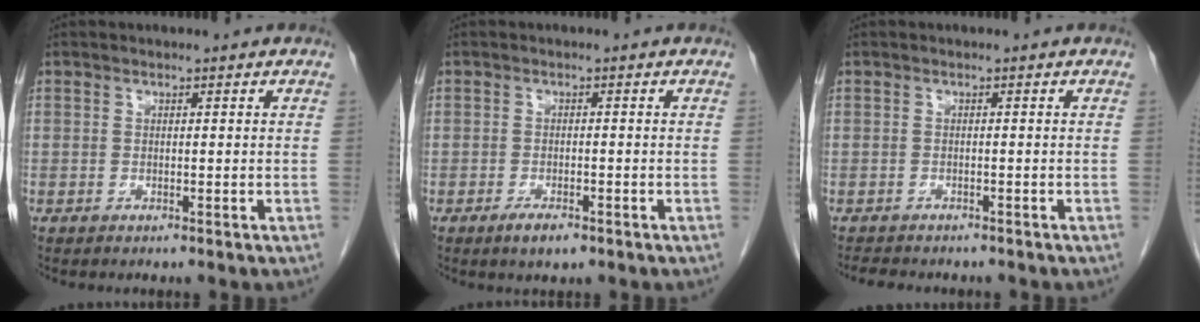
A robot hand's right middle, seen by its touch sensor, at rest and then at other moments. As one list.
[{"total": 2.7, "force": [-1.8, 0.9, 1.9], "torque": [-0.039, -0.003, -0.027]}, {"total": 5.6, "force": [-4.8, 1.9, 2.1], "torque": [-0.035, -0.006, -0.063]}]